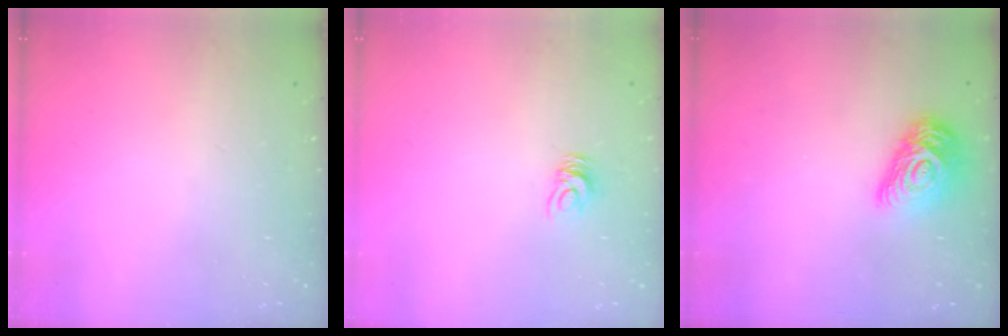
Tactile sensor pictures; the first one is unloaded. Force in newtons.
{"total": 5.1, "press": 5.1, "slide": 0.3}
{"total": 13.3, "press": 13.3, "slide": 0.9}